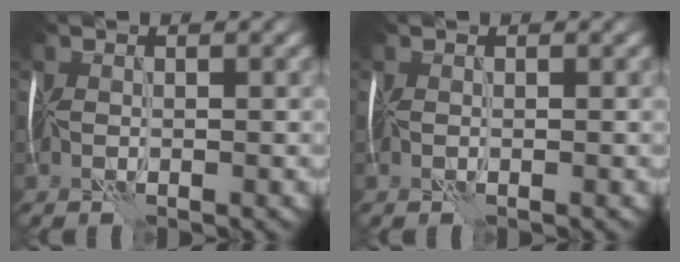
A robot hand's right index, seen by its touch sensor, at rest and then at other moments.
{"total": 0.0}